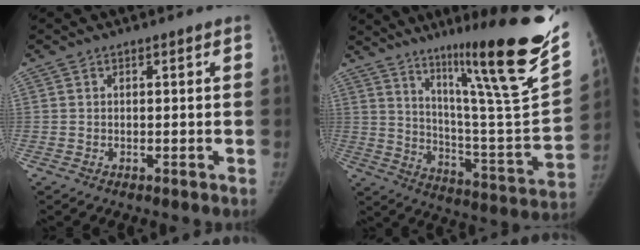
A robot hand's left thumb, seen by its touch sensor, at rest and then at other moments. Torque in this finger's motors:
{"motor_torque": [0.11, -0.20, 1.63, -1.14, 0.21]}